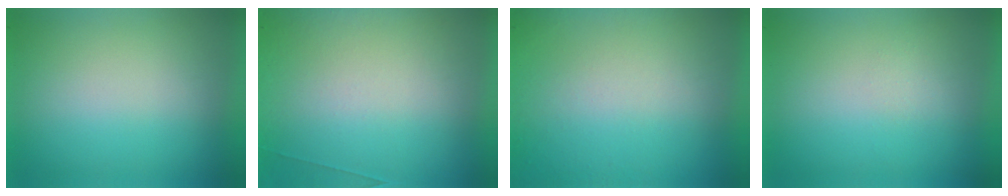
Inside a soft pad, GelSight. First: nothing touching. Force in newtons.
{"total": 5.7}
{"total": 6.0}
{"total": 1.2}